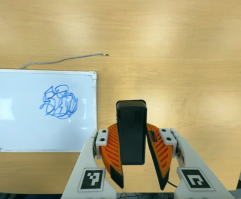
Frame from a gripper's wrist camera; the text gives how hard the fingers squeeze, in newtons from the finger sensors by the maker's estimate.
{"total": 6.0, "left": 5.7, "right": 6.3}